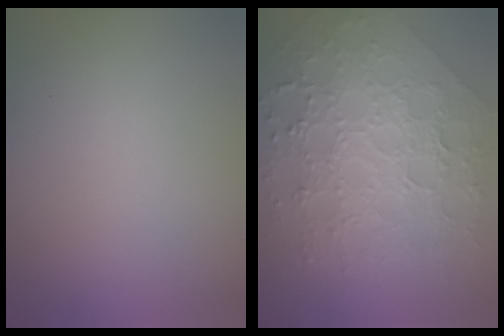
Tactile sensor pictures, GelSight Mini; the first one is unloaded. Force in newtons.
{"total": 8.4, "press": 6.1, "slide": 5.8}